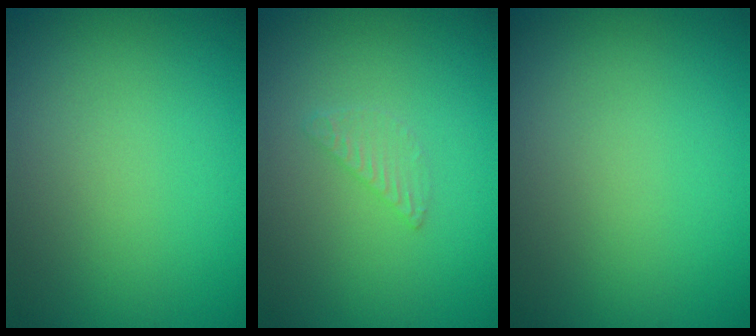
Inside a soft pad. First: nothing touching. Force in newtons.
{"total": 1.1, "press": 1.1, "slide": 0.1}
{"total": 0.0}